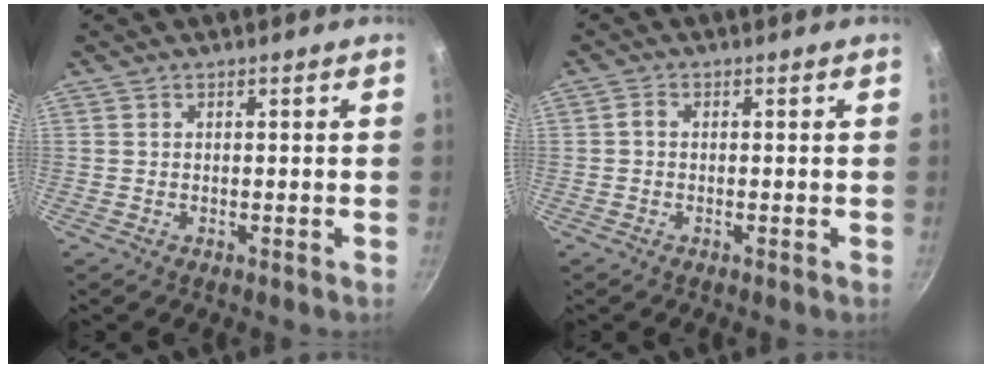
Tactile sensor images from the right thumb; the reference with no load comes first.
{"total": 1.3, "force": [-0.1, 0.9, 0.8], "torque": [-0.018, 0.007, -0.005]}